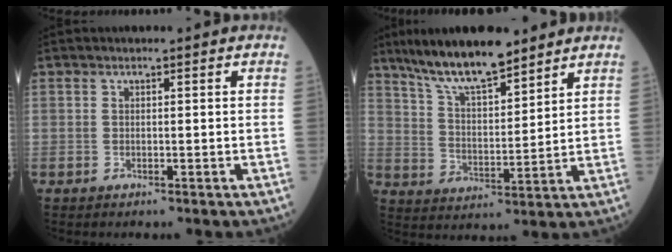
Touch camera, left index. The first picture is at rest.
{"total": 12.2, "force": [10.0, 2.3, 6.6], "torque": [-0.125, 0.008, 0.183]}